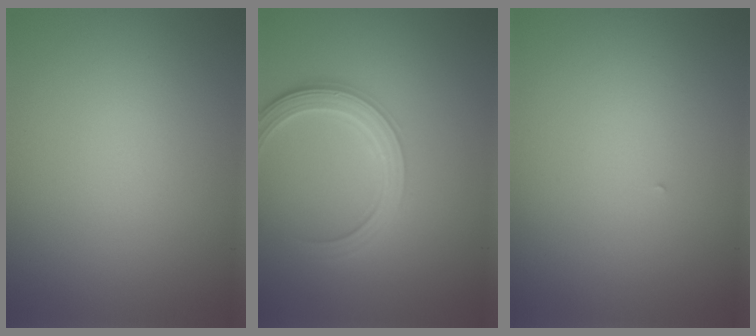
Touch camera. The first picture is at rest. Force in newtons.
{"total": 3.8, "press": 3.4, "slide": 1.8}
{"total": 0.0}